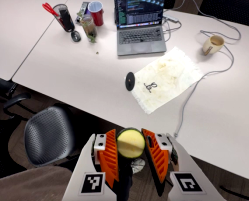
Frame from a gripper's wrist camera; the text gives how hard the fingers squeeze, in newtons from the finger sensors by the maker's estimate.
{"total": 8.3, "left": 8.0, "right": 8.6}